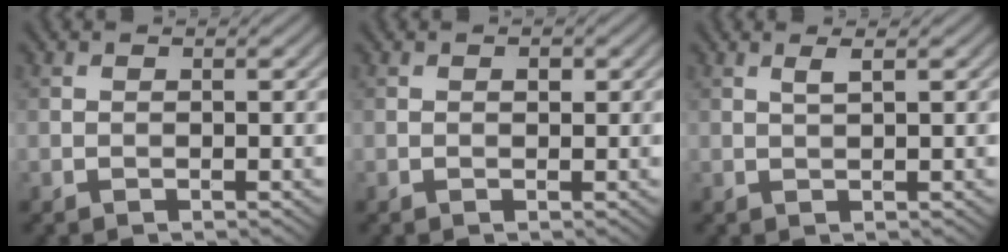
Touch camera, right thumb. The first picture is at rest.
{"total": 0.8, "force": [0.3, 0.5, 0.5], "torque": [-0.005, -0.003, 0.003]}
{"total": 1.3, "force": [0.6, 0.1, 1.1], "torque": [-0.027, 0.003, 0.011]}